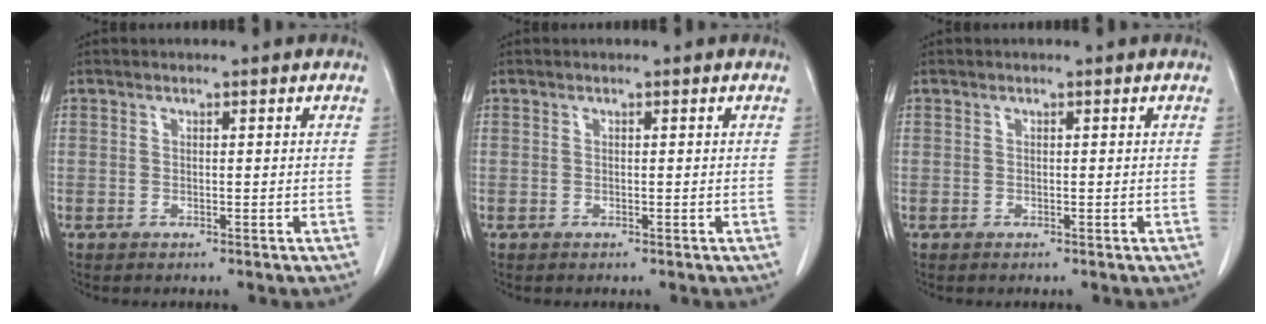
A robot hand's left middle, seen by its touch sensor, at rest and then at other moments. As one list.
[{"total": 0.0}, {"total": 0.0}]